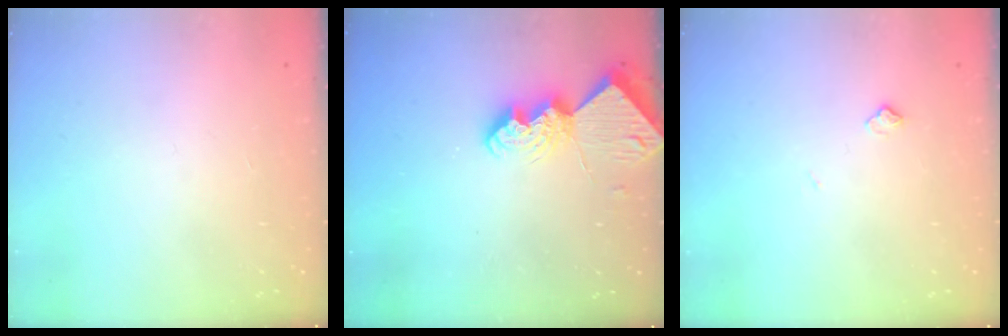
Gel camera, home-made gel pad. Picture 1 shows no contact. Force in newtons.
{"total": 11.5, "press": 11.4, "slide": 1.0}
{"total": 6.0, "press": 5.9, "slide": 0.8}